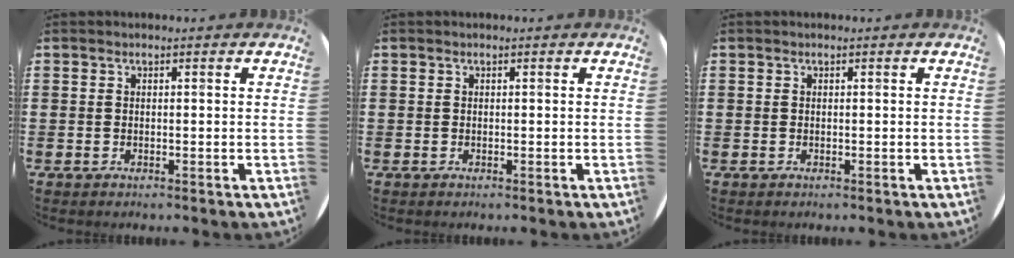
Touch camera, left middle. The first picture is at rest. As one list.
[{"total": 0.0}, {"total": 0.0}]